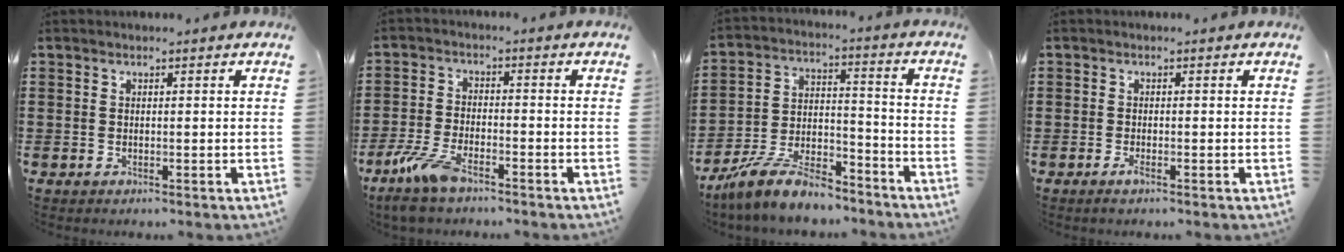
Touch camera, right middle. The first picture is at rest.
{"total": 6.8, "force": [-4.7, 2.1, 4.5], "torque": [-0.111, -0.010, -0.095]}
{"total": 9.6, "force": [-8.3, 2.7, 4.0], "torque": [-0.083, 0.023, -0.162]}
{"total": 1.4, "force": [-0.6, 0.2, 1.2], "torque": [-0.022, -0.001, -0.011]}